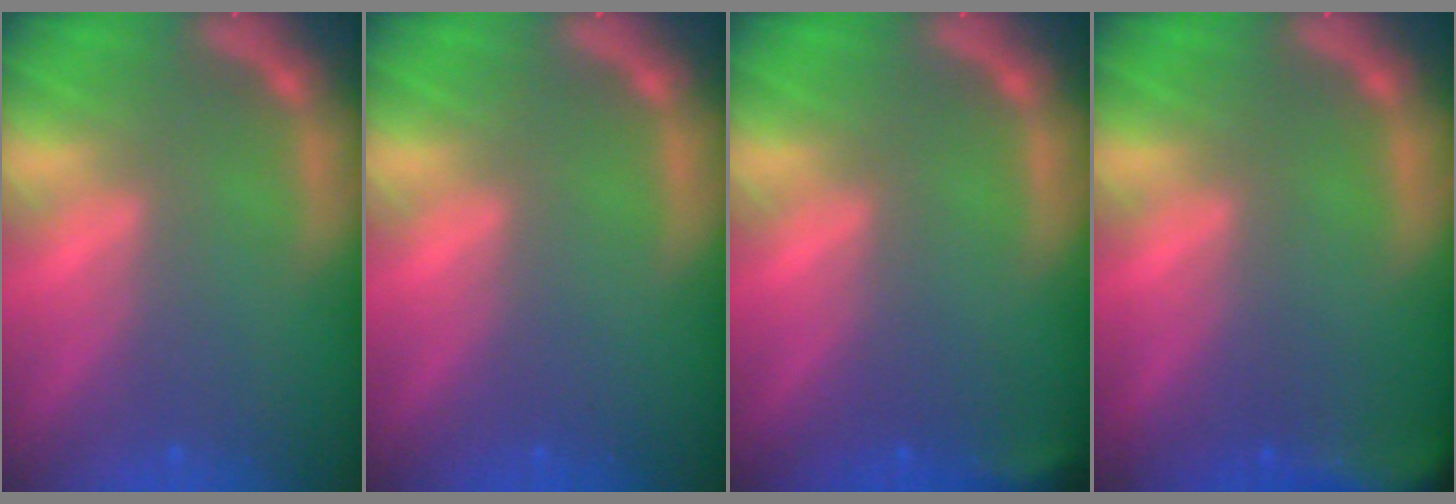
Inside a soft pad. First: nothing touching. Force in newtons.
{"total": 0.0}
{"total": 1.9}
{"total": 6.0}